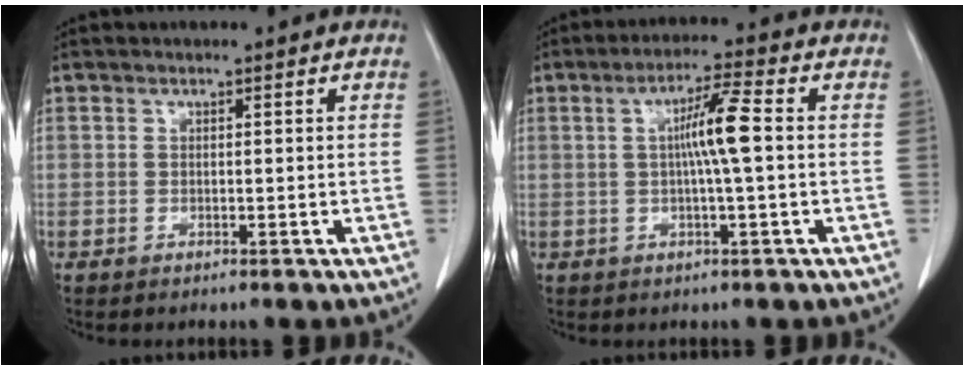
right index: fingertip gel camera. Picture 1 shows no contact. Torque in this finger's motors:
{"motor_torque": [1.05, -0.06, 0.55, 0.14]}